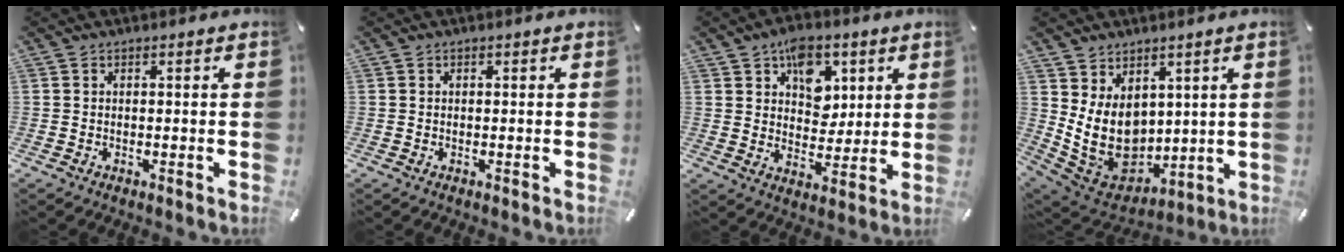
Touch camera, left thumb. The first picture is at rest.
{"total": 0.0}
{"total": 9.9, "force": [4.6, 7.6, 4.4], "torque": [-0.056, -0.012, 0.081]}
{"total": 12.2, "force": [2.2, 10.1, 6.5], "torque": [-0.139, -0.034, 0.047]}